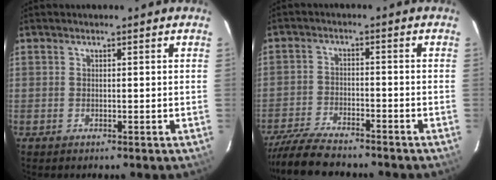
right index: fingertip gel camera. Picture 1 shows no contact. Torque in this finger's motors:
{"motor_torque": [0.27, -0.18, 0.30, 0.08]}